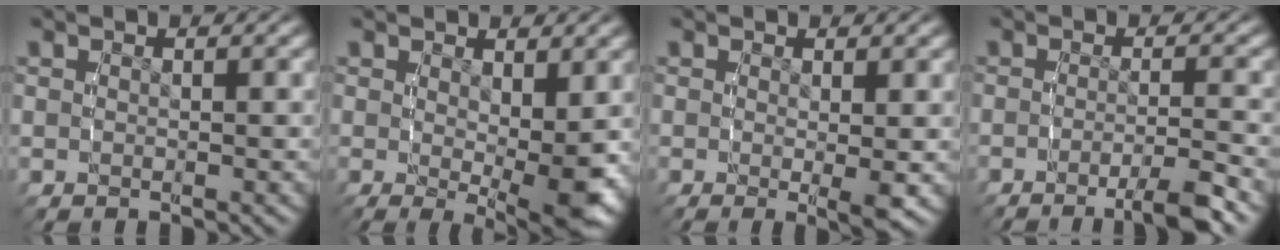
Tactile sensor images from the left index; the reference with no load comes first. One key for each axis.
{"total": 3.9, "fx": 0.2, "fy": 0.5, "fz": 3.8, "tx": -0.047, "ty": -0.018, "tz": 0.008}
{"total": 1.6, "fx": 0.1, "fy": -0.3, "fz": 1.6, "tx": -0.020, "ty": -0.008, "tz": 0.001}
{"total": 3.4, "fx": -2.5, "fy": -0.1, "fz": 2.2, "tx": -0.033, "ty": 0.002, "tz": -0.050}